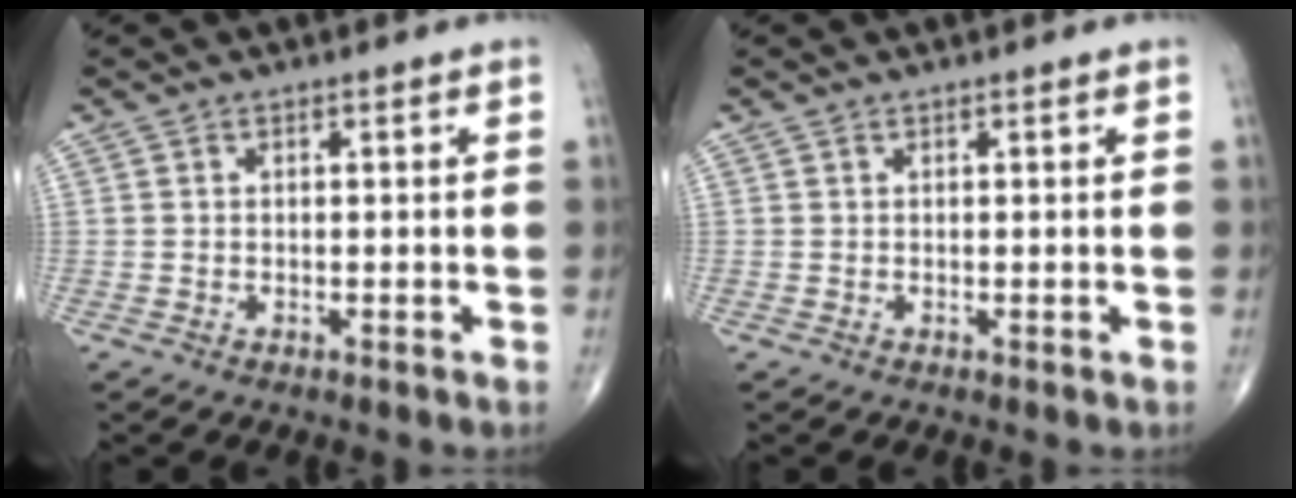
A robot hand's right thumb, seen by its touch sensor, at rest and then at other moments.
{"total": 0.0}